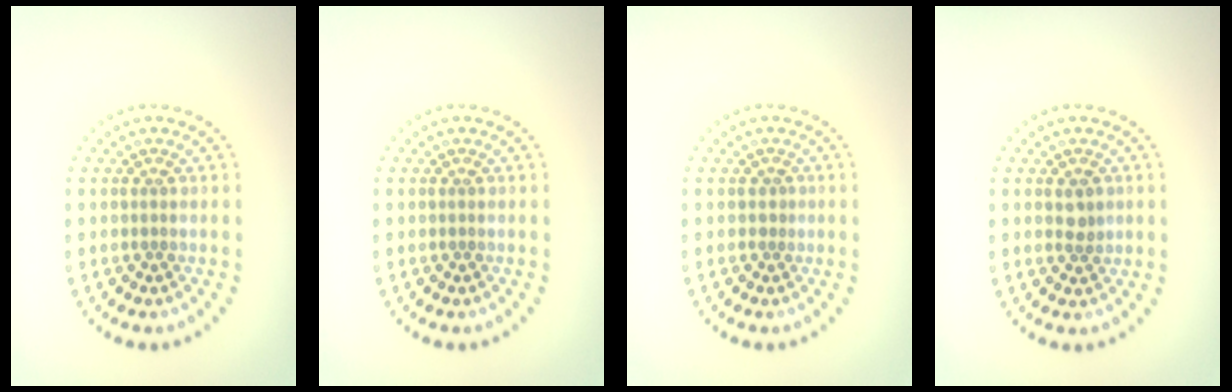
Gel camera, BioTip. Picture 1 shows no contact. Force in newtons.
{"total": 0.0}
{"total": 0.5, "press": 0.3, "slide": 0.4}
{"total": 1.6, "press": 1.5, "slide": 0.5}